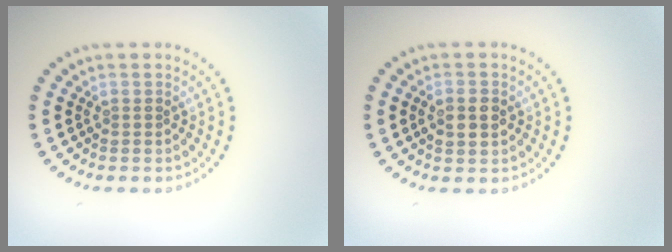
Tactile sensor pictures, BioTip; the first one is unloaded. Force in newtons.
{"total": 2.8, "press": 2.8, "slide": 0.2}